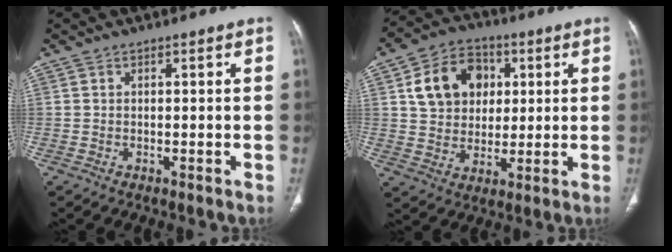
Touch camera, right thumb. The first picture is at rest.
{"total": 13.2, "force": [3.9, 10.4, 7.2], "torque": [-0.091, 0.002, 0.066]}